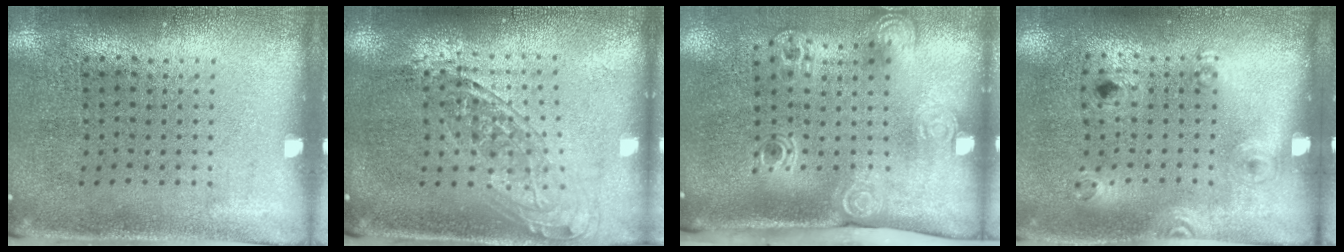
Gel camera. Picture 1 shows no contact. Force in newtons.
{"total": 1.7, "press": 1.3, "slide": 1.0}
{"total": 2.1, "press": 1.5, "slide": 1.5}
{"total": 1.3, "press": 0.9, "slide": 1.0}